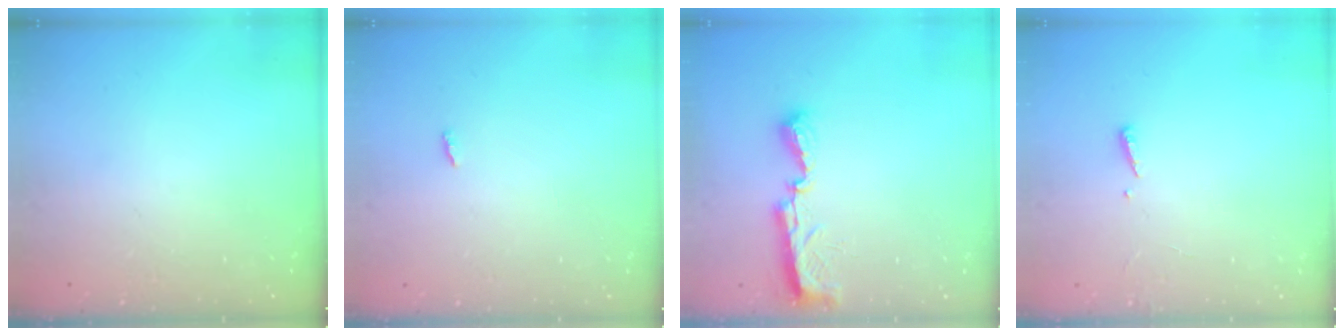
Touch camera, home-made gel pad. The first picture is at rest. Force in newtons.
{"total": 1.9, "press": 1.9, "slide": 0.2}
{"total": 7.9, "press": 7.8, "slide": 0.4}
{"total": 2.4, "press": 2.4, "slide": 0.2}